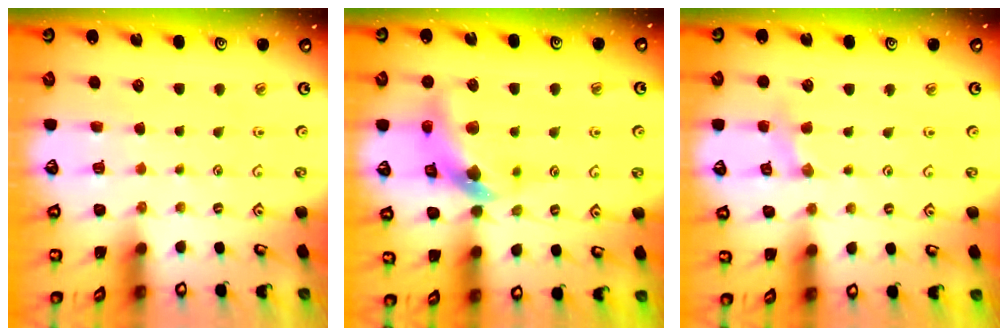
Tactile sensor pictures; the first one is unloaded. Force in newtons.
{"total": 11.3, "press": 11.2, "slide": 1.7}
{"total": 2.2, "press": 2.2, "slide": 0.4}